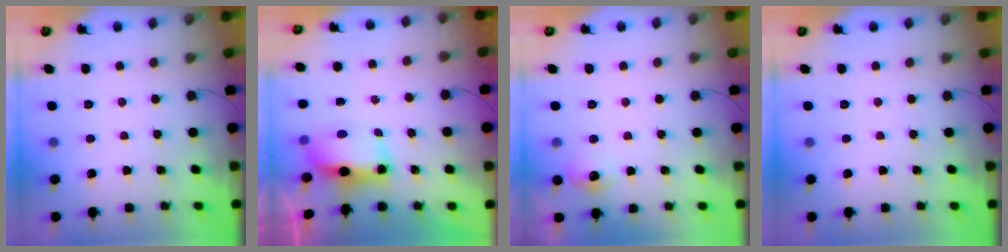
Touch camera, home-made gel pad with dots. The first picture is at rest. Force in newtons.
{"total": 7.1, "press": 7.0, "slide": 1.0}
{"total": 6.4, "press": 6.2, "slide": 1.7}
{"total": 0.0}